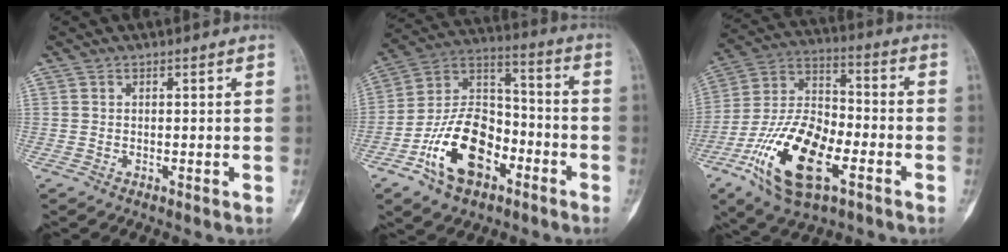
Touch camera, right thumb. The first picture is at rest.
{"total": 16.9, "force": [-7.5, 10.5, 10.9], "torque": [-0.165, 0.065, -0.134]}
{"total": 20.1, "force": [-8.1, 9.6, 15.6], "torque": [-0.292, 0.038, -0.145]}